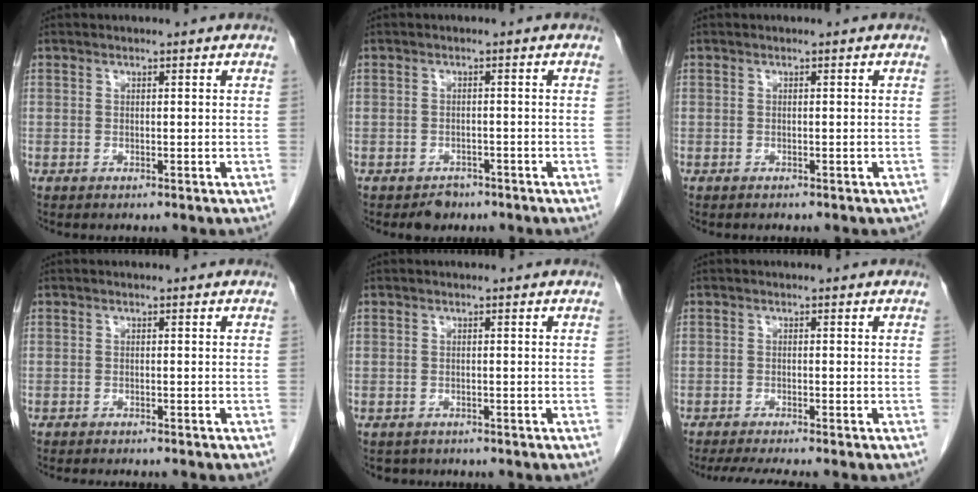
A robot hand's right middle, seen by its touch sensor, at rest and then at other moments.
{"total": 2.0, "force": [-1.5, 1.2, 0.5], "torque": [-0.012, 0.002, -0.019]}
{"total": 2.4, "force": [-2.0, 0.8, 1.0], "torque": [-0.018, -0.003, -0.018]}
{"total": 4.4, "force": [-3.9, 0.7, 1.9], "torque": [-0.021, -0.006, -0.049]}
{"total": 1.8, "force": [-1.6, 0.9, -0.1], "torque": [-0.006, -0.002, -0.024]}
{"total": 5.0, "force": [-4.3, -0.5, 2.5], "torque": [-0.039, -0.017, -0.071]}